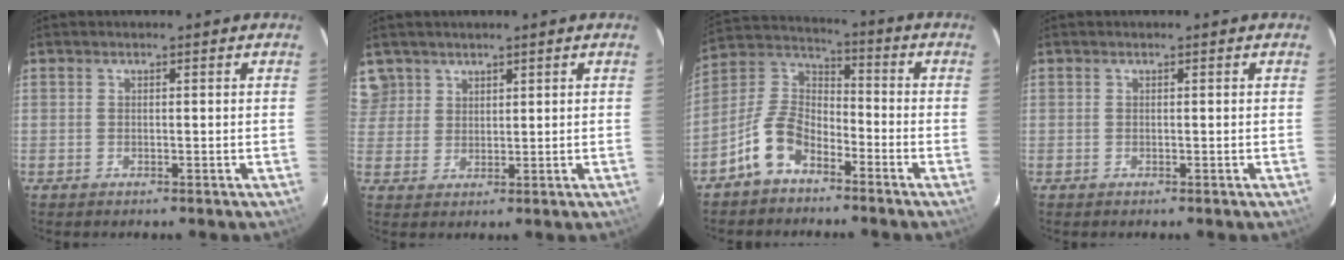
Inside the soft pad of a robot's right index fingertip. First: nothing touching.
{"total": 6.0, "force": [3.7, 4.7, 0.5], "torque": [-0.010, 0.021, 0.076]}
{"total": 9.9, "force": [-6.2, 5.6, 5.3], "torque": [-0.123, 0.026, -0.125]}
{"total": 0.0}